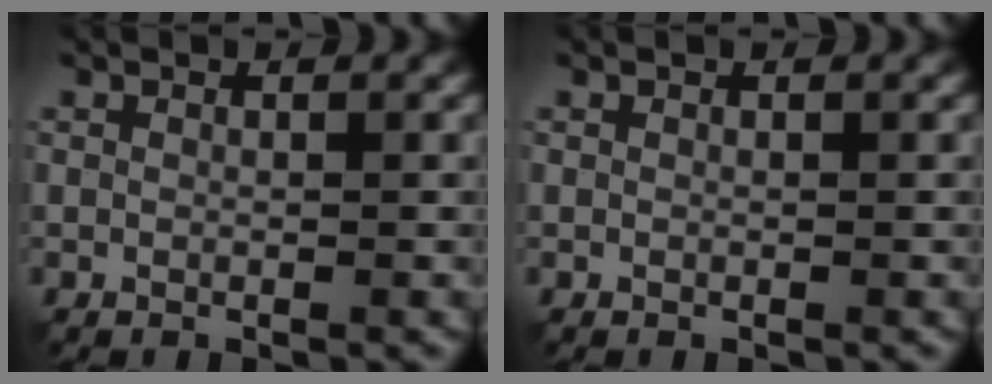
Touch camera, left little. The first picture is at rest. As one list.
[{"total": 0.0}]